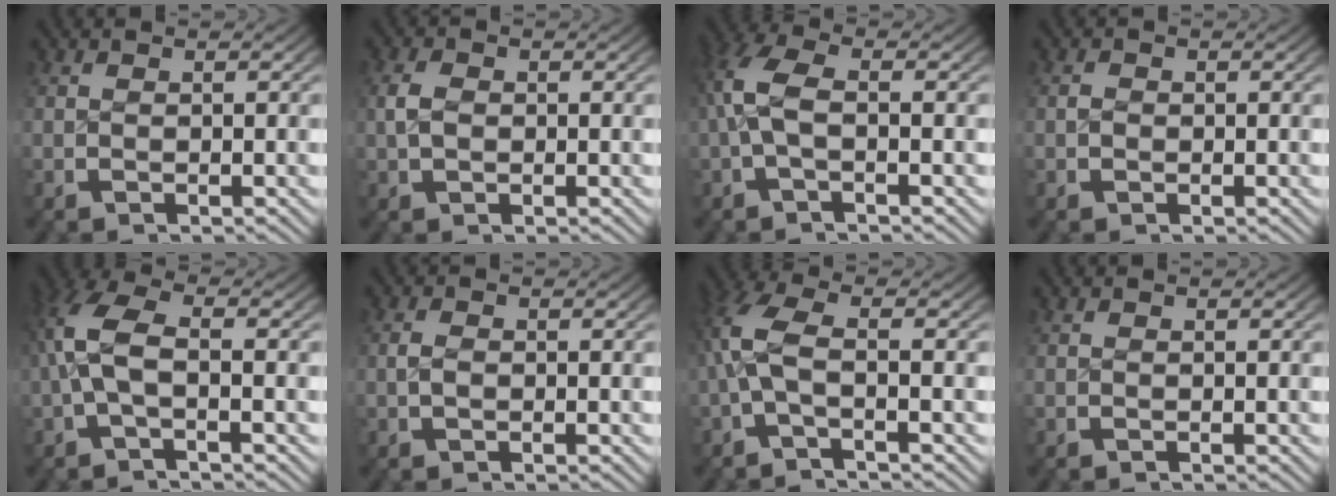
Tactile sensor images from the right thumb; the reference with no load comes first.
{"total": 2.2, "force": [0.0, 1.6, 1.4], "torque": [-0.036, -0.005, 0.003]}
{"total": 4.4, "force": [0.0, 2.3, 3.7], "torque": [-0.100, -0.004, 0.004]}
{"total": 0.6, "force": [-0.2, 0.5, 0.2], "torque": [-0.008, -0.006, -0.004]}
{"total": 5.3, "force": [0.0, 2.8, 4.5], "torque": [-0.114, -0.005, 0.004]}
{"total": 1.1, "force": [-0.2, 0.7, 0.8], "torque": [-0.023, -0.006, -0.002]}
{"total": 4.4, "force": [-0.3, 2.1, 3.9], "torque": [-0.106, -0.006, -0.002]}
{"total": 0.0}